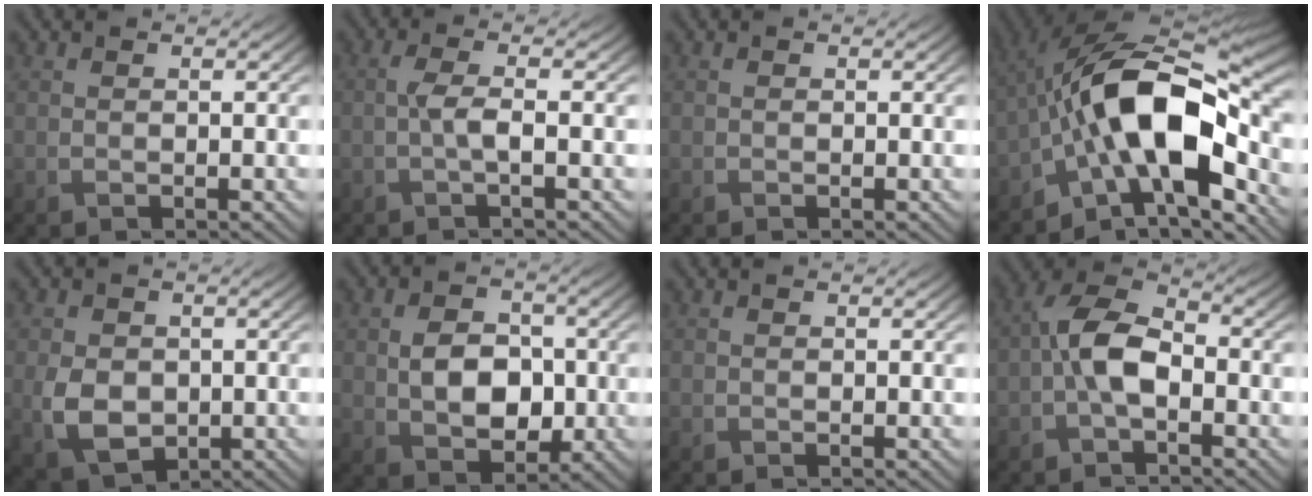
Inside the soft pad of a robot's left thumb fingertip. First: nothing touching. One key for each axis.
{"total": 2.7, "fx": -0.2, "fy": 0.5, "fz": 2.6, "tx": -0.055, "ty": 0.006, "tz": -0.010}
{"total": 0.0}
{"total": 16.4, "fx": -4.1, "fy": 8.0, "fz": 13.7, "tx": -0.210, "ty": 0.008, "tz": -0.088}
{"total": 5.8, "fx": -0.9, "fy": 4.3, "fz": 3.8, "tx": -0.088, "ty": -0.013, "tz": -0.017}
{"total": 7.2, "fx": -0.4, "fy": 5.0, "fz": 5.2, "tx": -0.100, "ty": -0.004, "tz": -0.008}
{"total": 0.0}
{"total": 6.7, "fx": -1.4, "fy": 3.4, "fz": 5.5, "tx": -0.111, "ty": 0.018, "tz": -0.037}